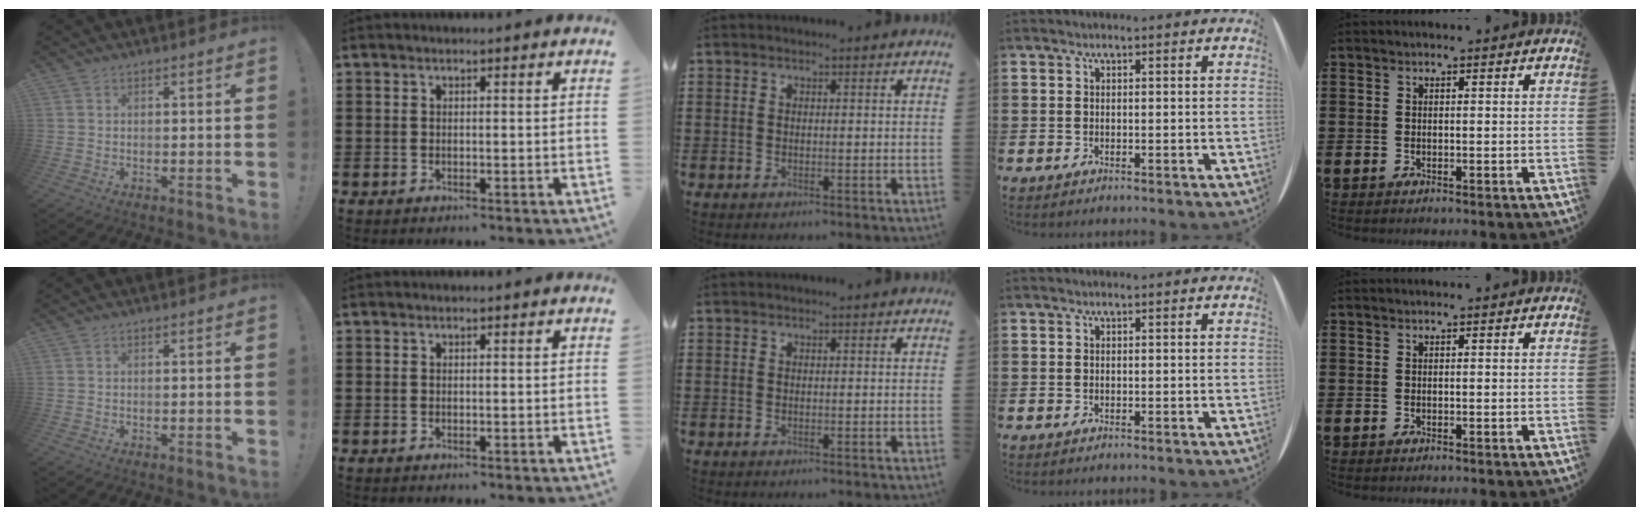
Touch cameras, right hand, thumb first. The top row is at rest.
{}